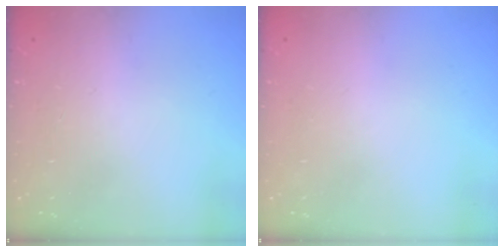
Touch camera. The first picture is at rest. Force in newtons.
{"total": 0.0}